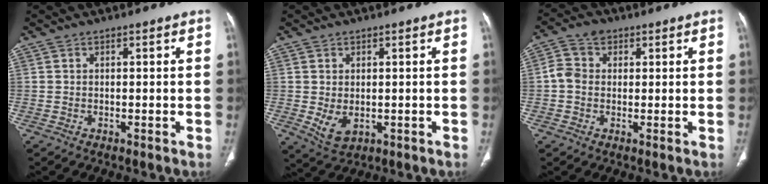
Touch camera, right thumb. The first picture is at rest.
{"total": 4.4, "force": [-0.5, 2.9, 3.3], "torque": [-0.057, -0.009, 0.006]}
{"total": 5.1, "force": [0.4, 4.5, 2.4], "torque": [-0.041, 0.015, 0.001]}